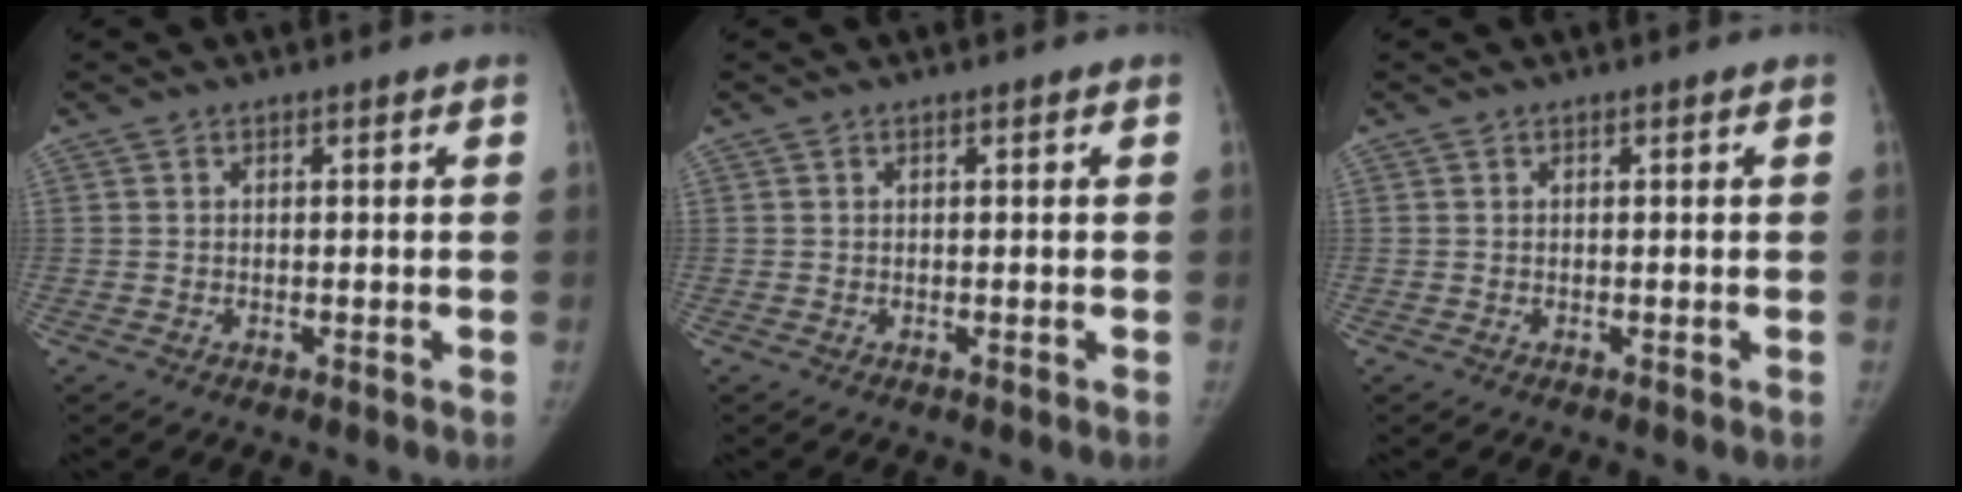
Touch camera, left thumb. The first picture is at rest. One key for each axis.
{"total": 0.0}
{"total": 0.0}